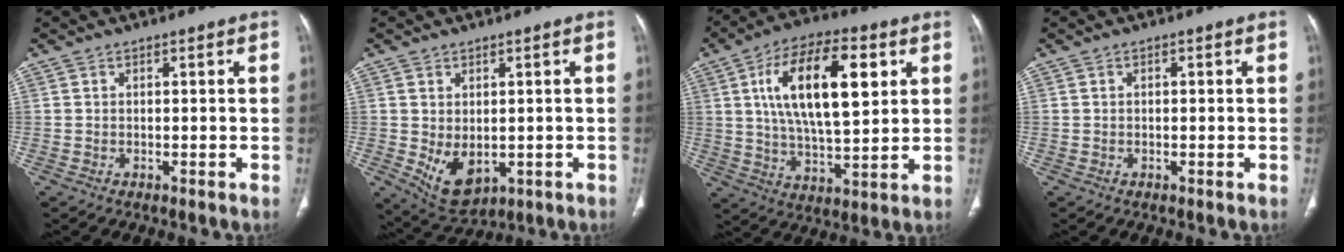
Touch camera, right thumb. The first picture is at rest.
{"total": 7.3, "force": [-0.8, 4.8, 5.4], "torque": [-0.077, -0.012, 0.011]}
{"total": 19.7, "force": [5.8, 8.4, 16.9], "torque": [-0.273, -0.006, 0.097]}
{"total": 0.5, "force": [0.1, 0.2, 0.5], "torque": [-0.012, 0.003, 0.003]}